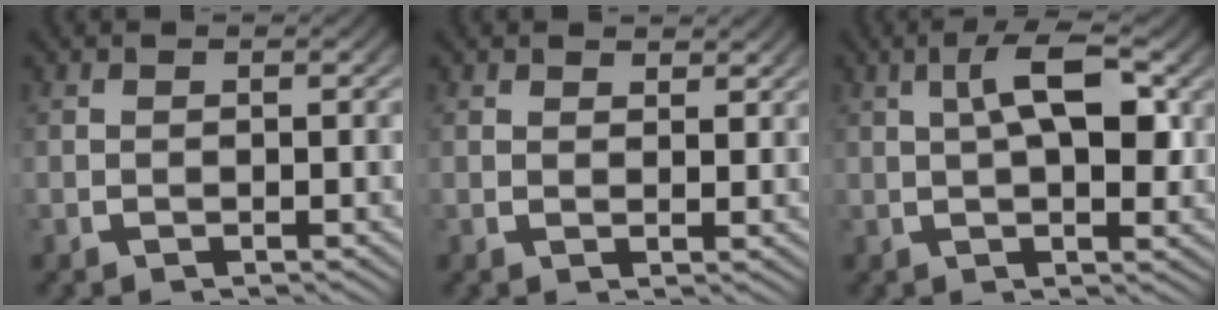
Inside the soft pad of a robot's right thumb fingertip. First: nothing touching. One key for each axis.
{"total": 2.0, "fx": 1.8, "fy": 0.7, "fz": 0.5, "tx": 0.004, "ty": -0.003, "tz": 0.028}
{"total": 5.4, "fx": 1.7, "fy": 2.0, "fz": 4.8, "tx": -0.067, "ty": 0.007, "tz": 0.025}